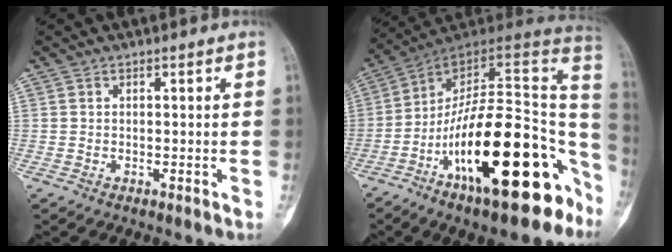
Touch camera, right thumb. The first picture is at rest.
{"total": 28.8, "force": [-11.6, 11.3, 23.9], "torque": [-0.286, 0.083, -0.181]}